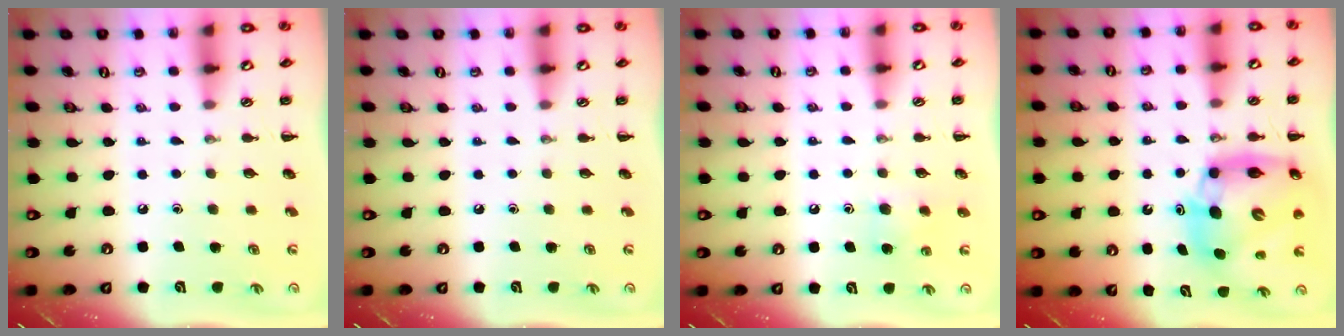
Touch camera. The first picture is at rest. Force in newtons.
{"total": 0.0}
{"total": 7.9, "press": 7.7, "slide": 1.7}
{"total": 12.4, "press": 11.9, "slide": 3.5}